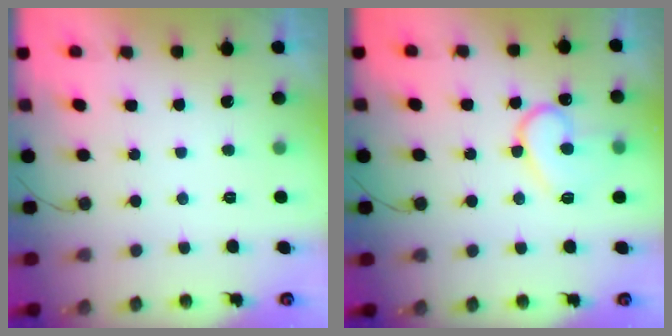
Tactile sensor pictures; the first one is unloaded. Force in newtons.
{"total": 13.1, "press": 13.1, "slide": 1.1}